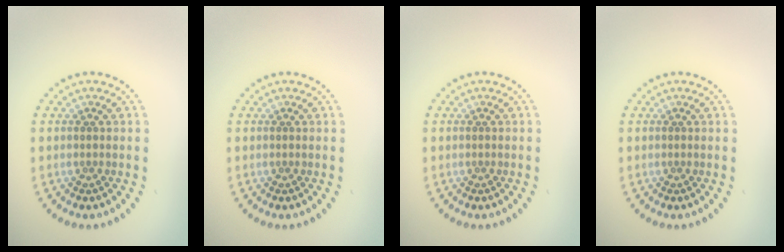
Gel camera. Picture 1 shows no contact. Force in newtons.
{"total": 0.0}
{"total": 0.0}
{"total": 0.0}